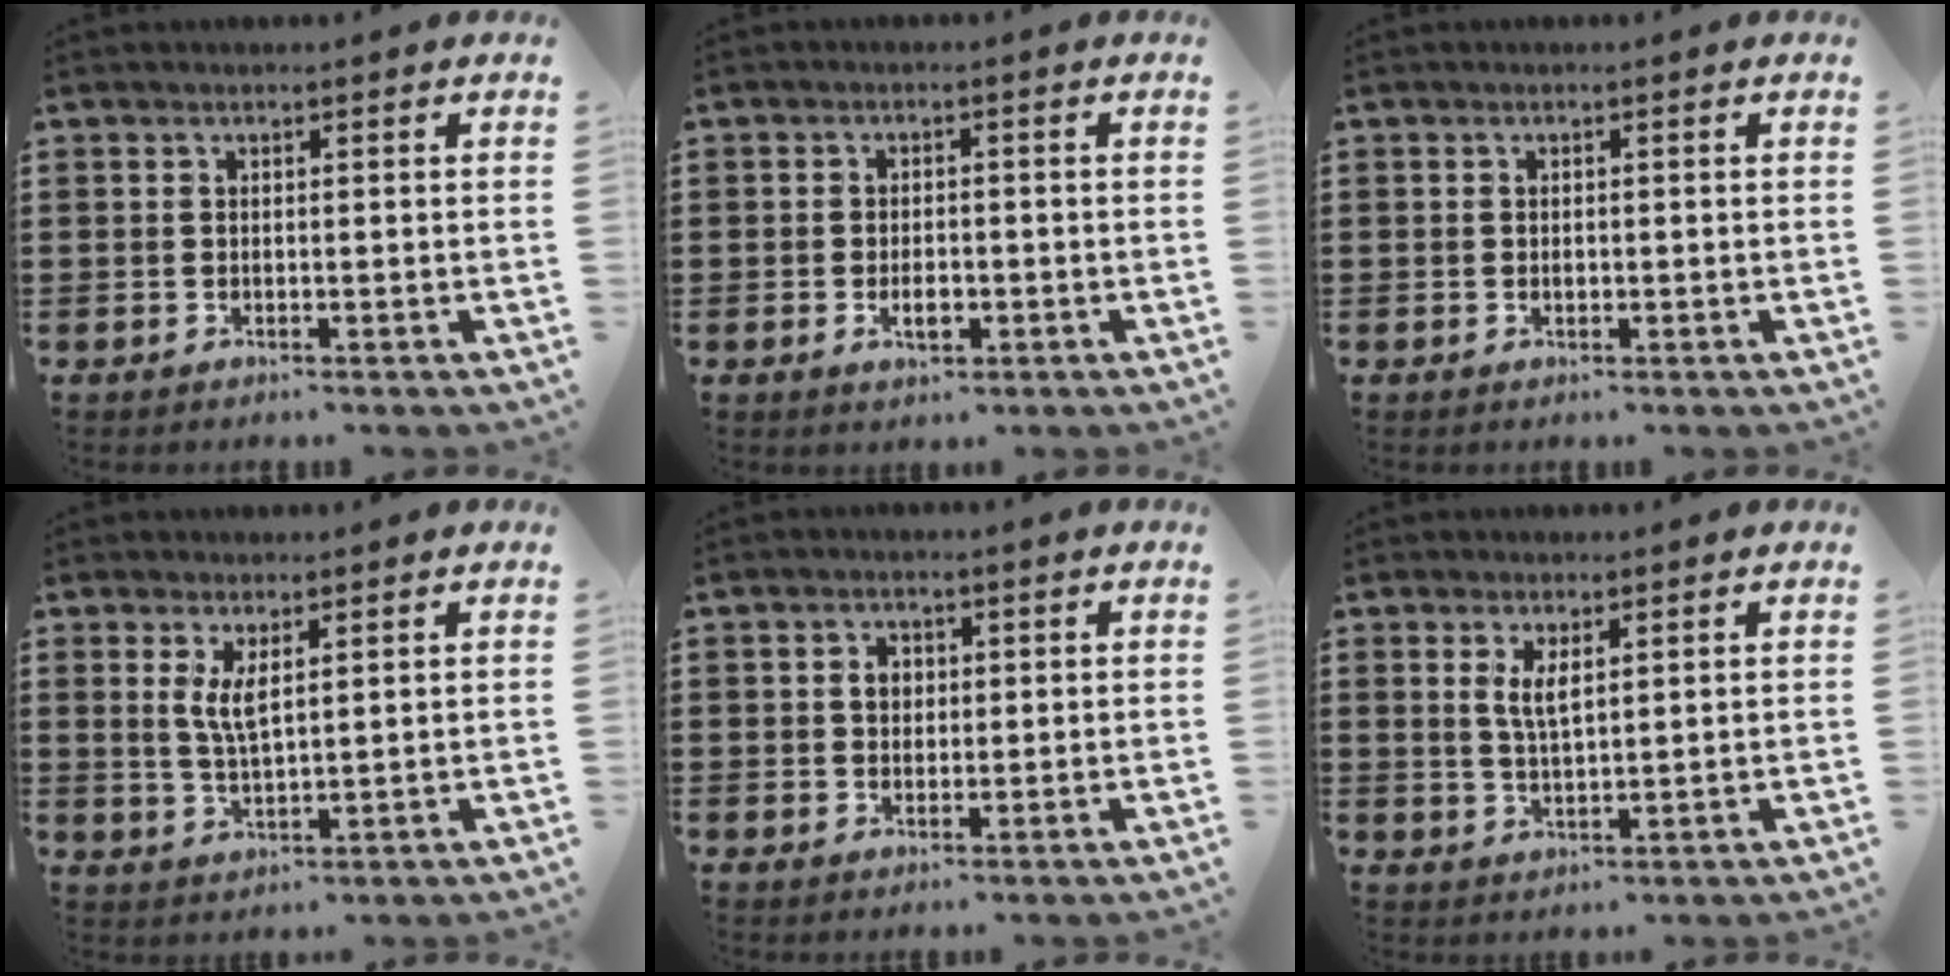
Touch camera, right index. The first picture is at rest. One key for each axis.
{"total": 2.9, "fx": -1.0, "fy": 1.4, "fz": 2.3, "tx": -0.044, "ty": 0.001, "tz": -0.017}
{"total": 0.5, "fx": -0.1, "fy": 0.3, "fz": 0.4, "tx": -0.009, "ty": -0.001, "tz": -0.001}
{"total": 3.6, "fx": 1.5, "fy": 1.0, "fz": 3.0, "tx": -0.064, "ty": 0.002, "tz": 0.027}
{"total": 2.1, "fx": 0.3, "fy": 1.7, "fz": 1.2, "tx": -0.028, "ty": 0.010, "tz": 0.005}
{"total": 3.3, "fx": 1.4, "fy": 1.1, "fz": 2.7, "tx": -0.057, "ty": 0.004, "tz": 0.024}